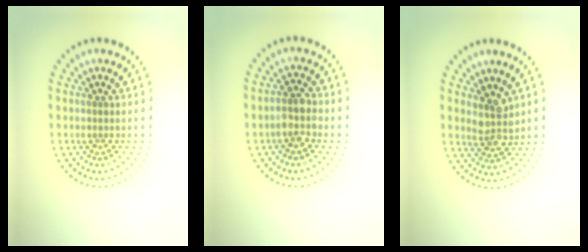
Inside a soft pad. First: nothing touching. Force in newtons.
{"total": 2.7, "press": 2.5, "slide": 1.0}
{"total": 3.0, "press": 2.7, "slide": 1.3}